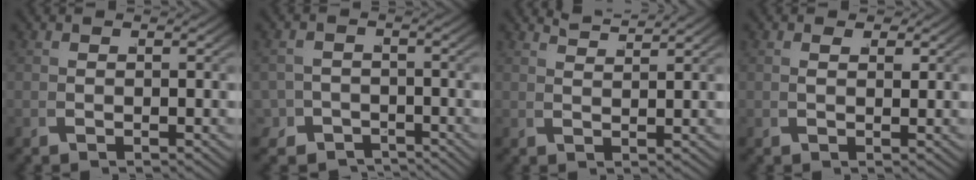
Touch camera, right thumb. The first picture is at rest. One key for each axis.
{"total": 4.6, "fx": -3.5, "fy": 2.8, "fz": 0.8, "tx": 0.000, "ty": -0.034, "tz": -0.051}
{"total": 2.8, "fx": 2.8, "fy": -0.2, "fz": 0.2, "tx": 0.007, "ty": 0.006, "tz": 0.052}
{"total": 1.1, "fx": 0.9, "fy": 0.5, "fz": 0.5, "tx": -0.003, "ty": -0.007, "tz": 0.018}